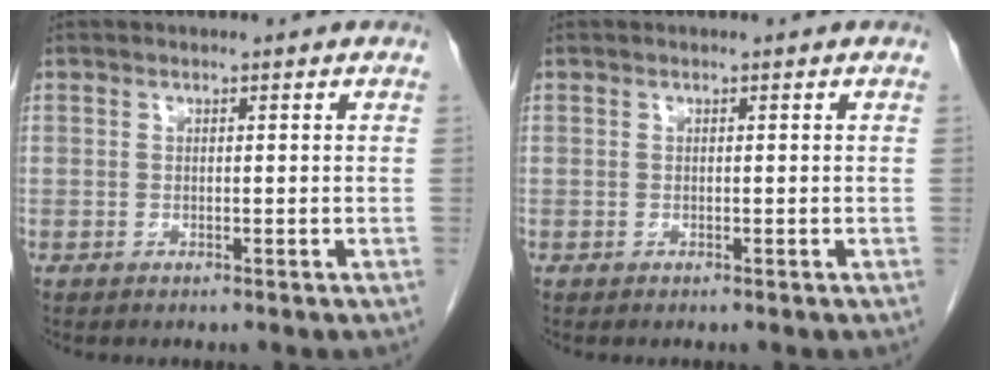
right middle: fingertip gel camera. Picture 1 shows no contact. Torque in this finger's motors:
{"motor_torque": [-0.07, -0.14, -0.01, -0.01]}